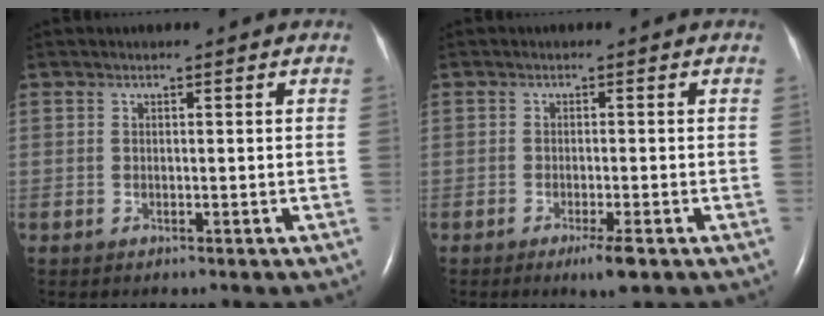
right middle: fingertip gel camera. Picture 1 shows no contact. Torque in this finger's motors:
{"motor_torque": [0.60, -0.44, 0.14, 0.05]}